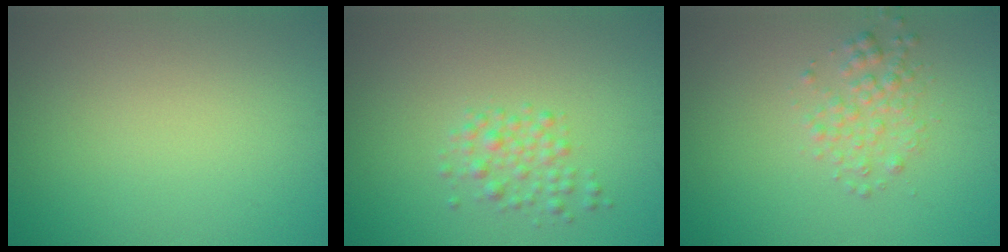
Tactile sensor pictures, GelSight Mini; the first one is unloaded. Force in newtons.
{"total": 2.0, "press": 2.0, "slide": 0.0}
{"total": 2.1, "press": 2.1, "slide": 0.1}